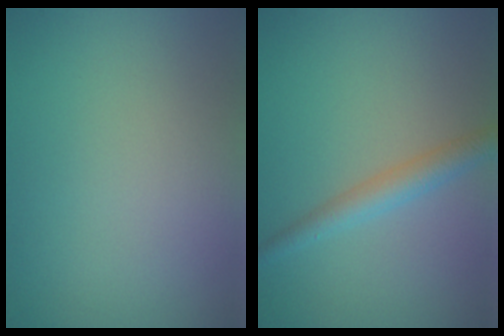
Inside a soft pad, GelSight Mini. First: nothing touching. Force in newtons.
{"total": 2.5, "press": 2.5, "slide": 0.1}